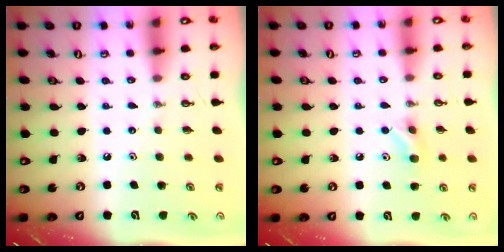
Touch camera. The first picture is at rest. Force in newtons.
{"total": 5.7, "press": 5.5, "slide": 1.5}